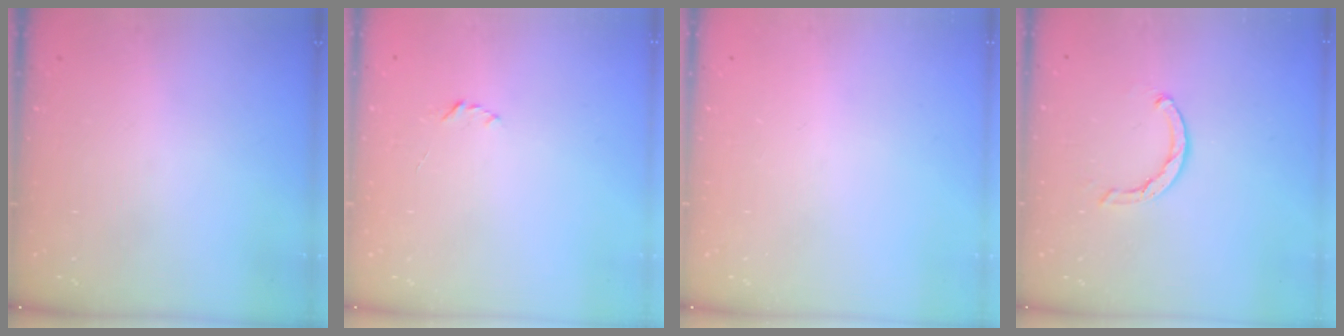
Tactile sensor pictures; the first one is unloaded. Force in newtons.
{"total": 1.9, "press": 1.9, "slide": 0.2}
{"total": 0.0}
{"total": 3.7, "press": 3.6, "slide": 0.6}